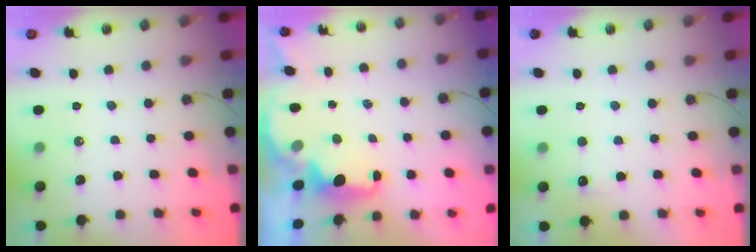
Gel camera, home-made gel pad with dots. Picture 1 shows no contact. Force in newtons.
{"total": 2.4, "press": 2.3, "slide": 0.8}
{"total": 5.1, "press": 4.9, "slide": 1.1}